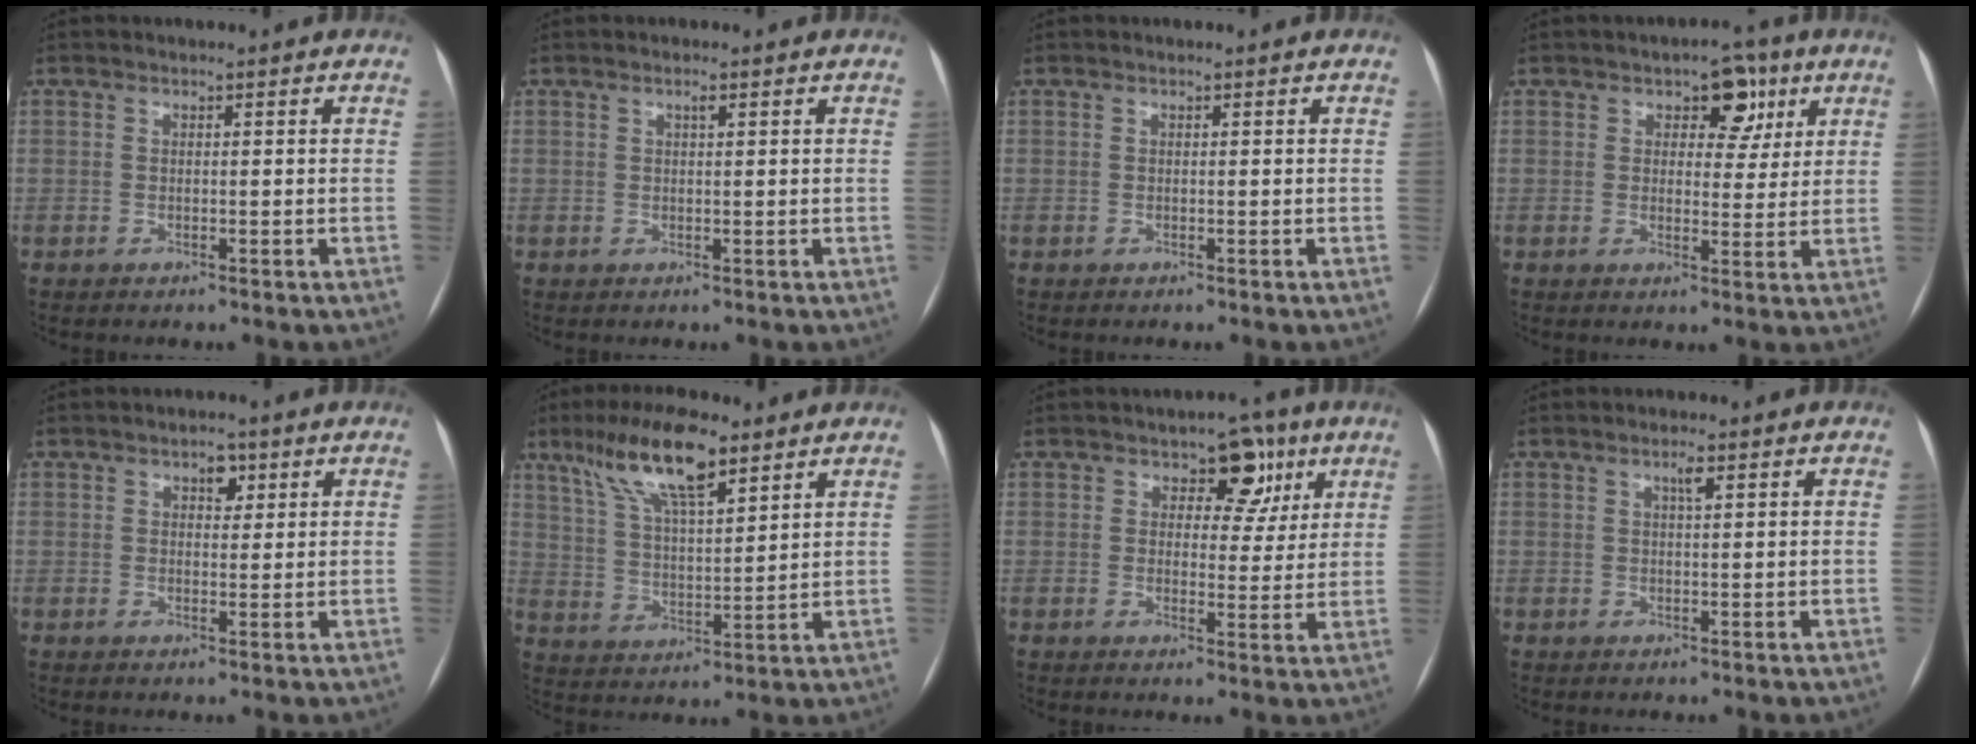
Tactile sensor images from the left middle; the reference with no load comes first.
{"total": 0.8, "force": [0.4, 0.1, 0.7], "torque": [-0.013, 0.002, 0.007]}
{"total": 0.0}
{"total": 5.8, "force": [2.9, 3.5, 3.6], "torque": [-0.034, 0.012, 0.037]}
{"total": 2.6, "force": [1.3, 1.5, 1.6], "torque": [-0.021, 0.007, 0.019]}
{"total": 12.6, "force": [8.2, 2.9, 9.1], "torque": [-0.176, 0.017, 0.153]}
{"total": 6.5, "force": [3.4, 4.0, 3.8], "torque": [-0.030, 0.010, 0.043]}
{"total": 1.6, "force": [0.8, 0.2, 1.4], "torque": [-0.026, 0.002, 0.013]}